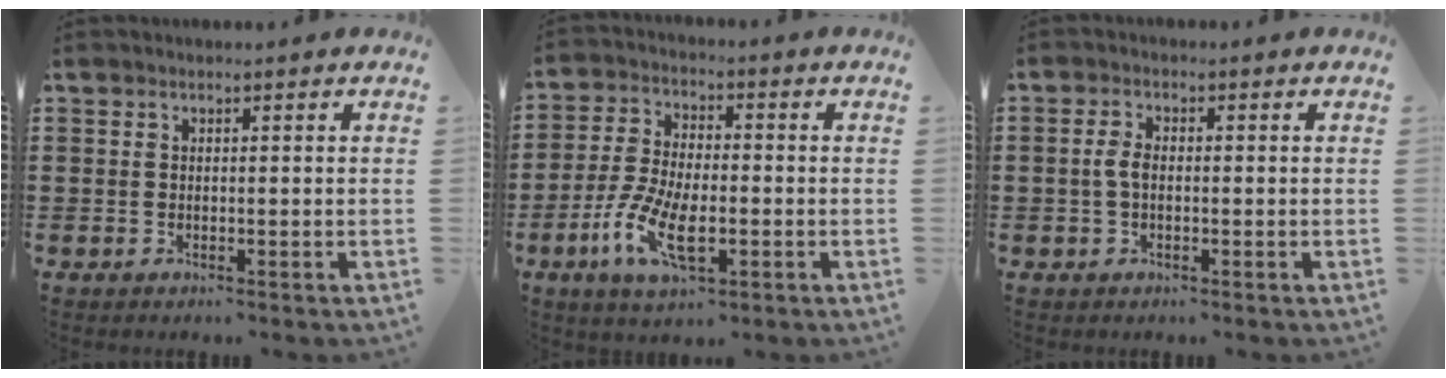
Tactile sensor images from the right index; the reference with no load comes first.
{"total": 9.4, "force": [-3.6, 3.7, 7.9], "torque": [-0.190, -0.015, -0.072]}
{"total": 2.5, "force": [-0.3, 1.2, 2.2], "torque": [-0.057, -0.004, -0.010]}